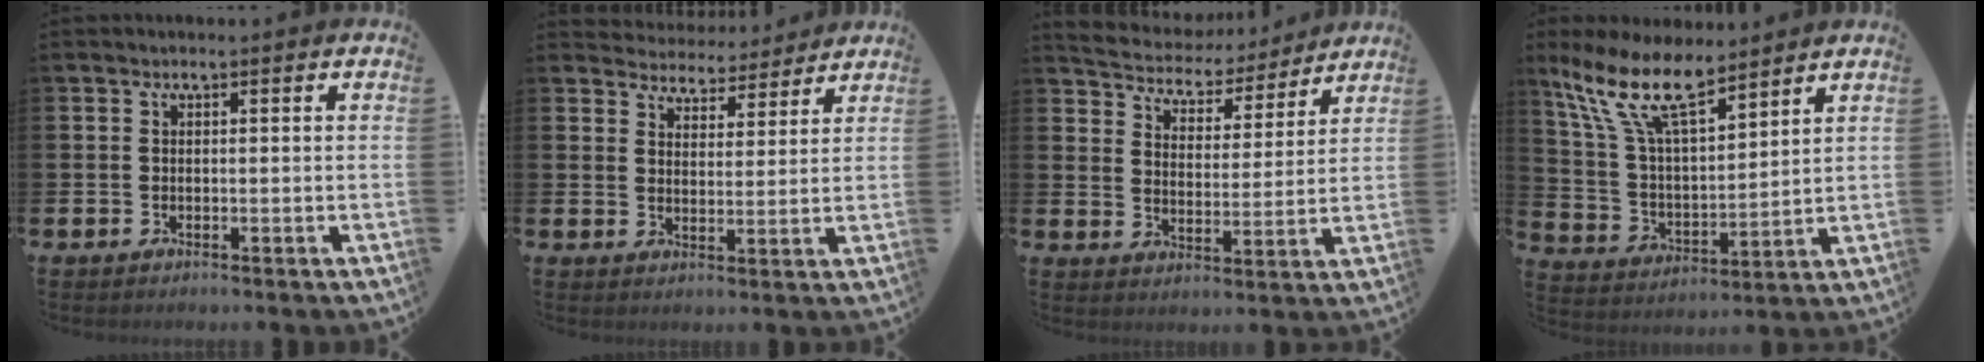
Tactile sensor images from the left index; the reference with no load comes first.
{"total": 4.5, "force": [4.4, 1.0, -0.5], "torque": [-0.001, -0.037, 0.075]}
{"total": 5.4, "force": [5.1, 1.6, 0.1], "torque": [-0.041, -0.043, 0.087]}
{"total": 12.0, "force": [9.3, 3.5, 6.7], "torque": [-0.168, -0.031, 0.170]}